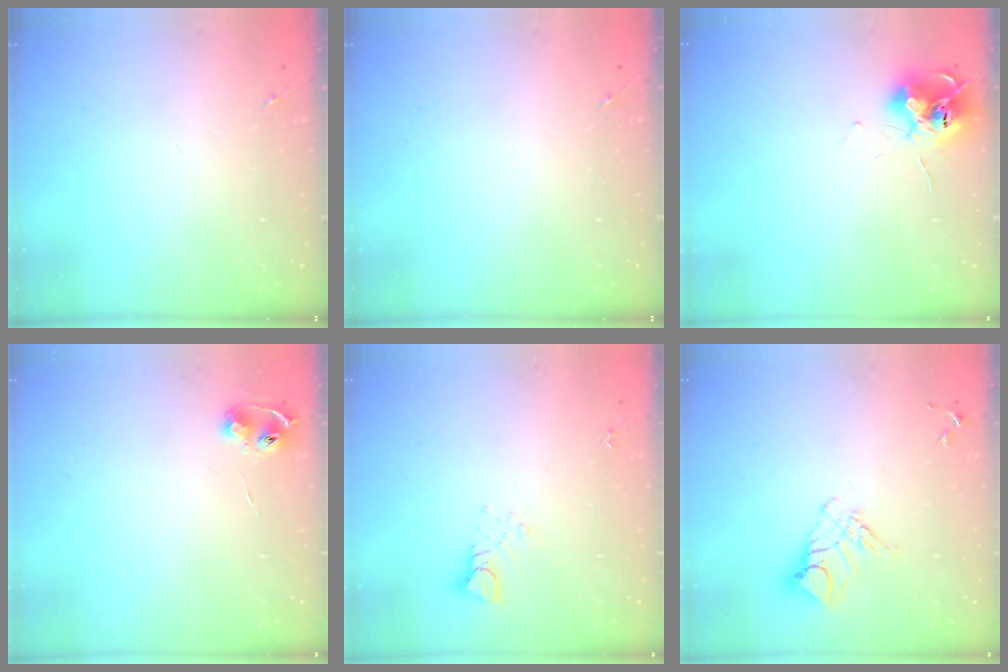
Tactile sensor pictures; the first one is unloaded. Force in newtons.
{"total": 0.0}
{"total": 12.3, "press": 12.3, "slide": 0.8}
{"total": 6.4, "press": 6.4, "slide": 0.7}
{"total": 3.8, "press": 3.8, "slide": 0.2}
{"total": 10.4, "press": 10.3, "slide": 0.7}